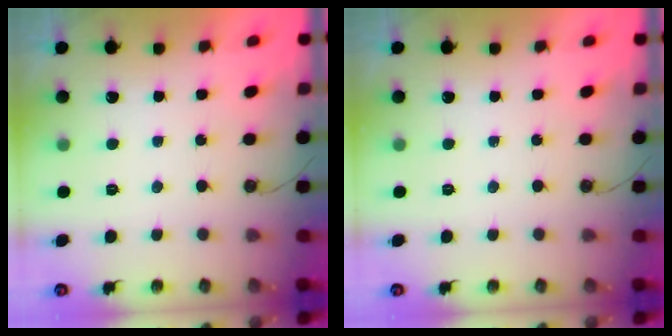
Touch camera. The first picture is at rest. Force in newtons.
{"total": 0.0}